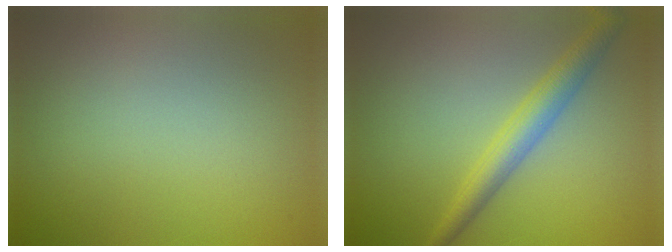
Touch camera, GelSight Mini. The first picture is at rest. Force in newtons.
{"total": 3.5, "press": 3.5, "slide": 0.1}